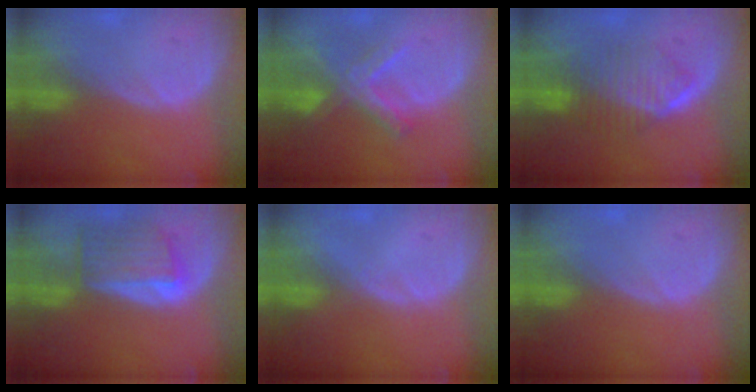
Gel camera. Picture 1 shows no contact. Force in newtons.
{"total": 6.9, "press": 6.1, "slide": 3.2}
{"total": 6.5, "press": 6.5, "slide": 0.9}
{"total": 6.4, "press": 6.3, "slide": 1.3}
{"total": 0.7, "press": 0.5, "slide": 0.4}
{"total": 0.0}